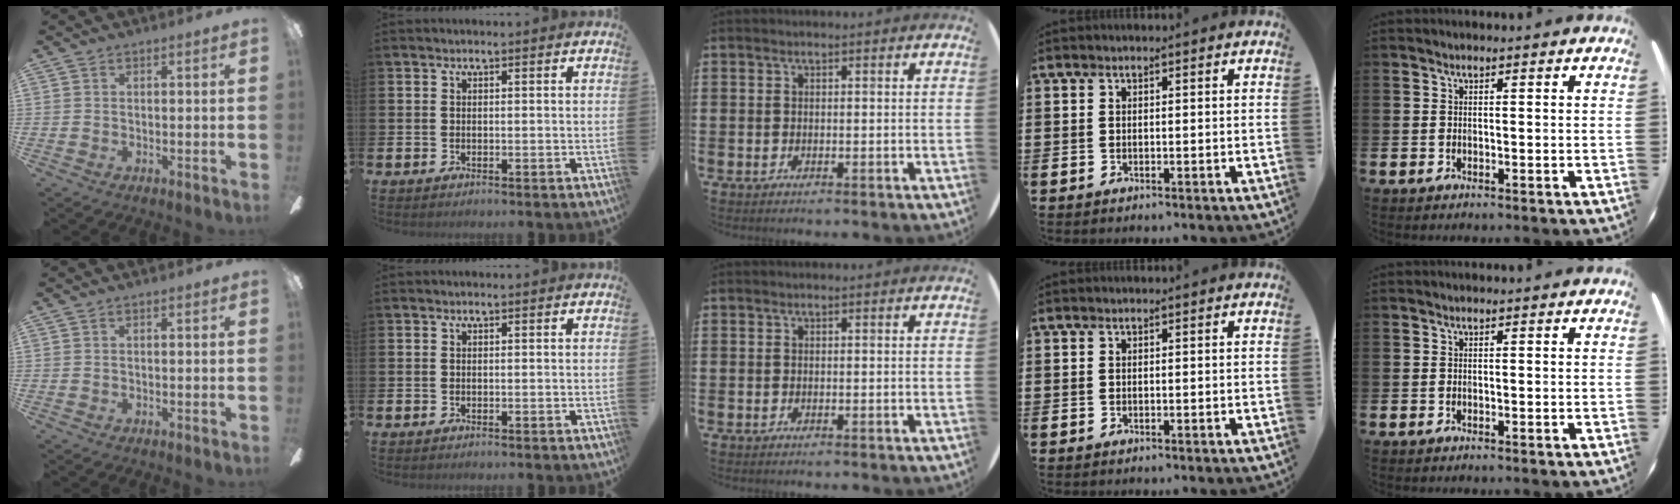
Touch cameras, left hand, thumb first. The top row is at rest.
{}